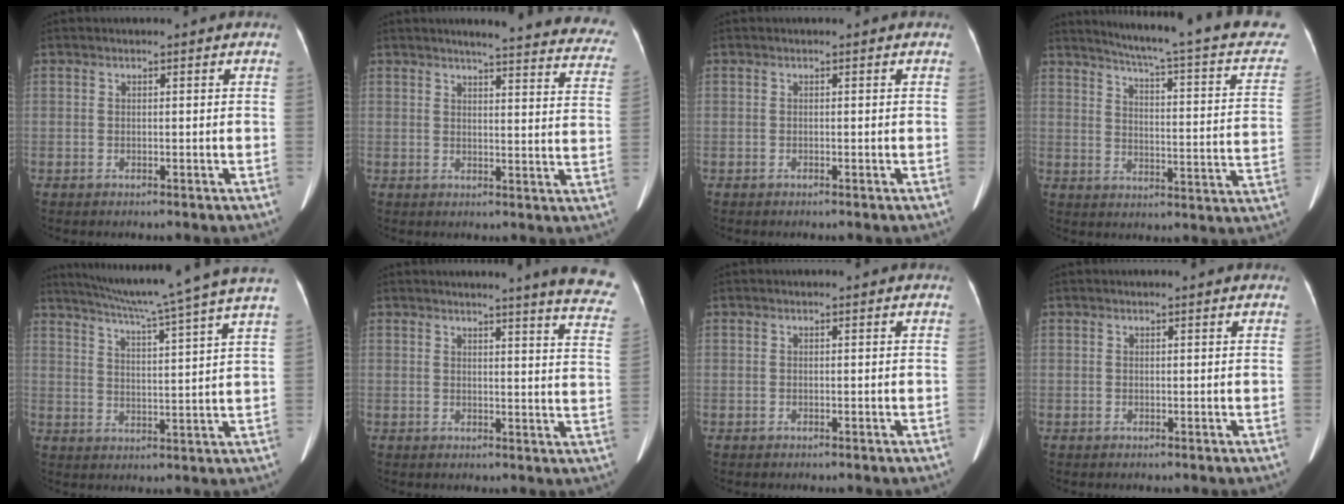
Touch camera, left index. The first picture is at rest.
{"total": 23.2, "force": [21.2, 2.3, 9.0], "torque": [-0.099, -0.074, 0.223]}
{"total": 0.0}
{"total": 22.7, "force": [19.4, 1.6, 11.7], "torque": [-0.158, -0.049, 0.224]}
{"total": 19.2, "force": [16.2, -2.3, 10.1], "torque": [-0.170, -0.024, 0.215]}
{"total": 13.6, "force": [12.0, -0.3, 6.3], "torque": [-0.059, -0.079, 0.109]}
{"total": 0.0}
{"total": 1.1, "force": [1.0, -0.1, 0.4], "torque": [-0.012, 0.009, 0.016]}